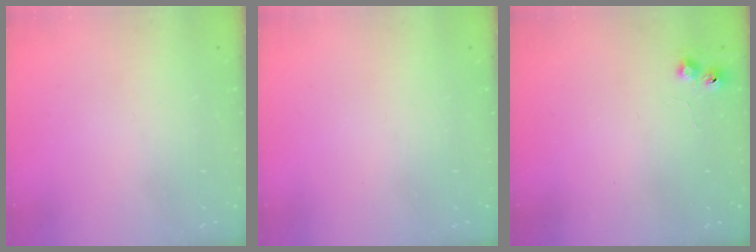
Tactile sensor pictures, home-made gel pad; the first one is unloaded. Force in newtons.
{"total": 0.0}
{"total": 4.7, "press": 4.7, "slide": 0.6}